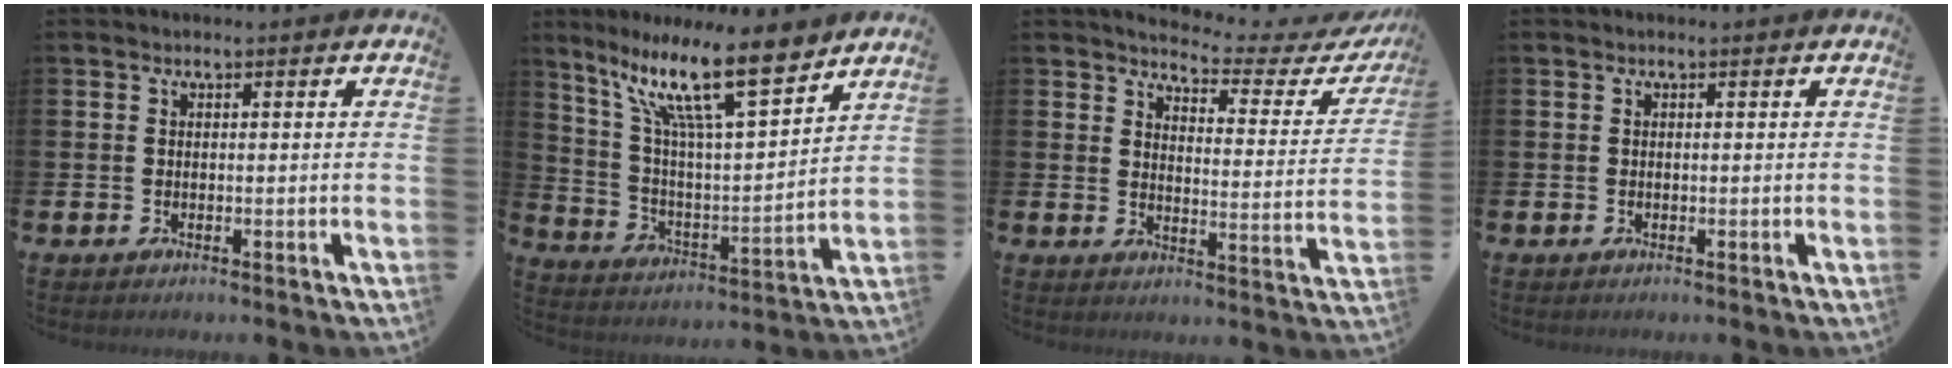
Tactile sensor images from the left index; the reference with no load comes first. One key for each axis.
{"total": 14.7, "fx": 10.4, "fy": 3.2, "fz": 9.9, "tx": -0.207, "ty": -0.045, "tz": 0.176}
{"total": 4.0, "fx": 3.7, "fy": 0.8, "fz": 1.1, "tx": -0.038, "ty": -0.033, "tz": 0.055}
{"total": 0.0}